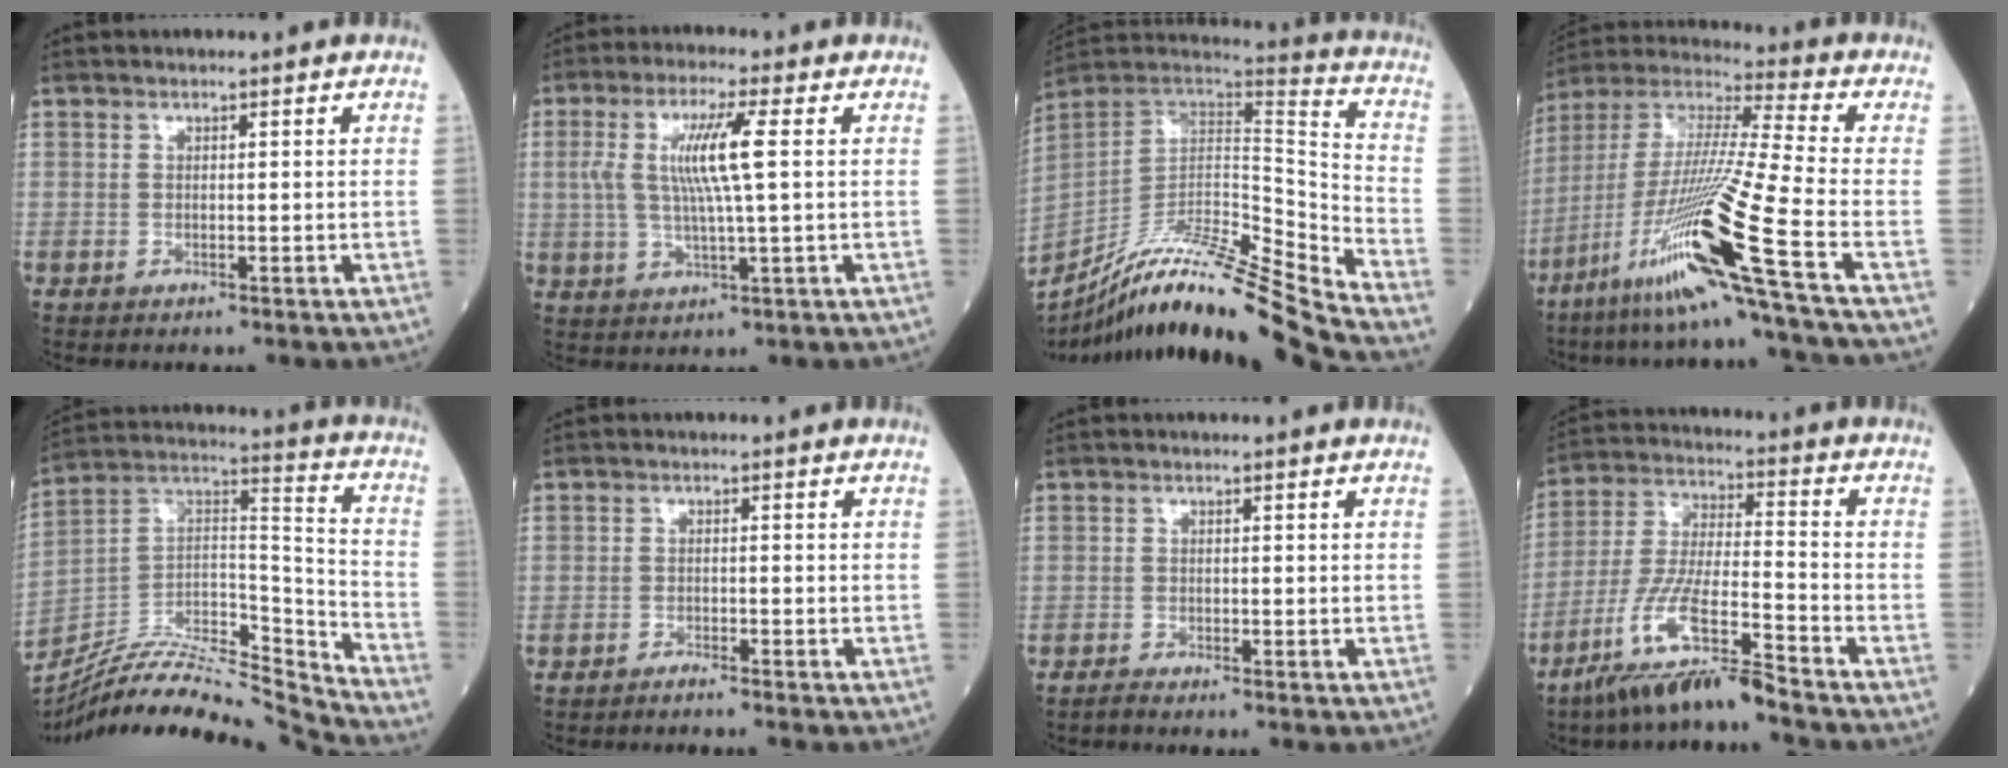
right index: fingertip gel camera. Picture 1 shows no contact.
{"total": 8.8, "force": [1.4, 0.3, 8.7], "torque": [-0.184, 0.006, 0.027]}
{"total": 24.1, "force": [-21.2, -2.1, 11.3], "torque": [-0.180, -0.018, -0.355]}
{"total": 21.1, "force": [-10.7, -2.3, 18.0], "torque": [-0.380, -0.038, -0.206]}
{"total": 21.7, "force": [-20.9, 0.5, 5.9], "torque": [-0.119, 0.034, -0.354]}
{"total": 2.0, "force": [-1.8, -0.4, 0.6], "torque": [-0.007, 0.003, -0.026]}
{"total": 1.0, "force": [-0.9, -0.2, 0.3], "torque": [-0.011, -0.002, -0.021]}
{"total": 12.4, "force": [-9.0, -0.1, 8.5], "torque": [-0.176, -0.028, -0.175]}